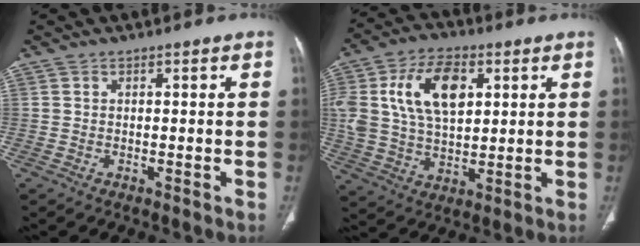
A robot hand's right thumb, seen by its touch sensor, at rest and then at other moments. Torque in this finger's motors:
{"motor_torque": [1.93, 2.10, 1.61, 0.41, 0.41]}